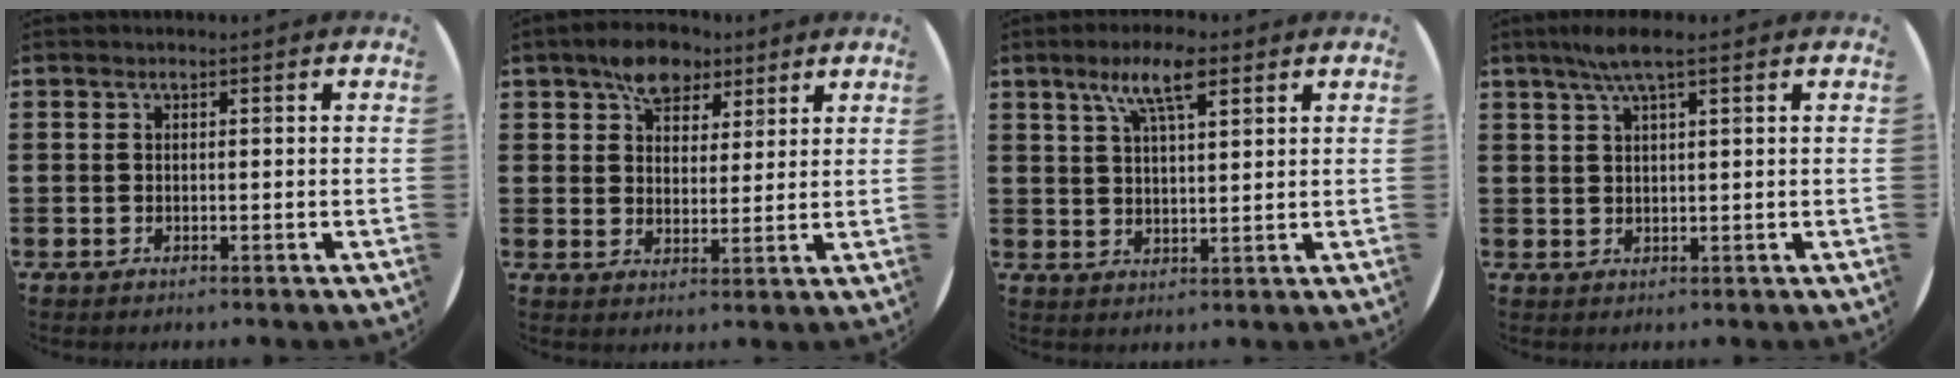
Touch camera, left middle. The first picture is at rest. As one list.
[{"total": 6.6, "force": [4.9, 3.8, 2.3], "torque": [-0.038, -0.004, 0.087]}, {"total": 7.1, "force": [4.6, 1.9, 5.1], "torque": [-0.096, 0.000, 0.075]}, {"total": 4.0, "force": [2.8, 0.5, 2.8], "torque": [-0.059, 0.007, 0.048]}]